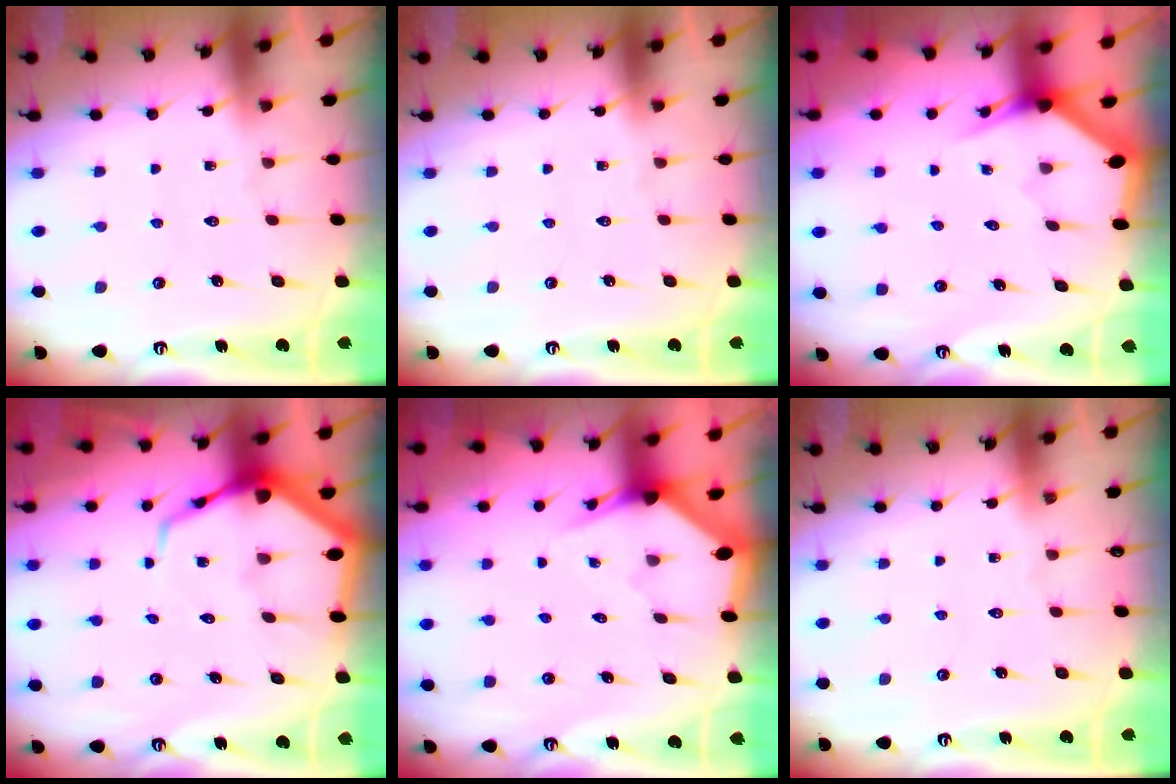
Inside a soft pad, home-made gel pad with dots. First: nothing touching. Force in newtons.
{"total": 0.0}
{"total": 2.9, "press": 2.9, "slide": 0.1}
{"total": 8.7, "press": 8.6, "slide": 1.0}
{"total": 3.0, "press": 3.0, "slide": 0.1}
{"total": 0.0}